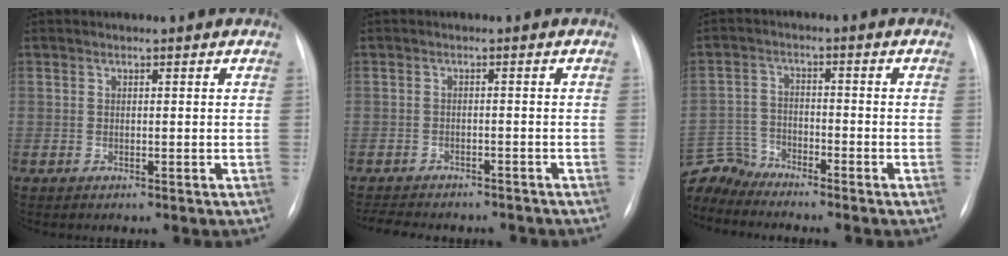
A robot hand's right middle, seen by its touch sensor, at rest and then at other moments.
{"total": 10.6, "force": [-9.4, 3.4, 3.7], "torque": [-0.076, -0.001, -0.117]}
{"total": 6.6, "force": [-6.5, 0.9, -0.8], "torque": [0.009, 0.006, -0.130]}